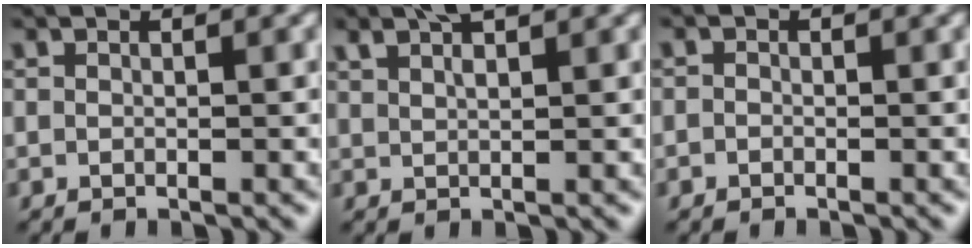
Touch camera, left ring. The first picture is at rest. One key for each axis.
{"total": 2.6, "fx": 2.1, "fy": 0.5, "fz": 1.4, "tx": -0.023, "ty": 0.004, "tz": 0.040}
{"total": 0.9, "fx": -0.4, "fy": 0.8, "fz": -0.1, "tx": 0.015, "ty": -0.005, "tz": -0.013}